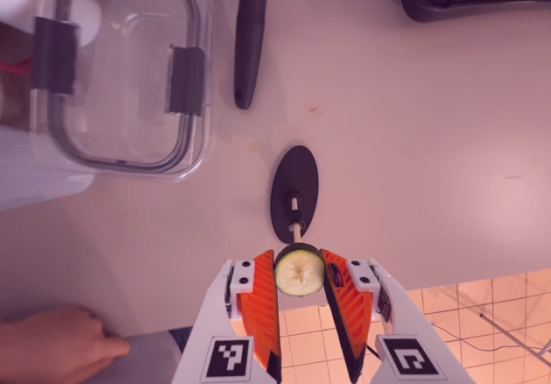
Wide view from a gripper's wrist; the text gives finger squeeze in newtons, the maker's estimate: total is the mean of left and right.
{"total": 5.7, "left": 5.5, "right": 5.8}